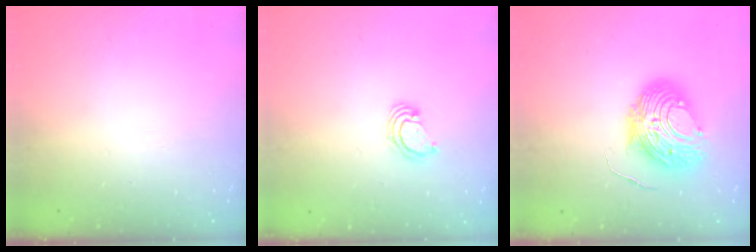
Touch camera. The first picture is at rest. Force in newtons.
{"total": 3.3, "press": 3.3, "slide": 0.3}
{"total": 11.2, "press": 11.1, "slide": 1.1}